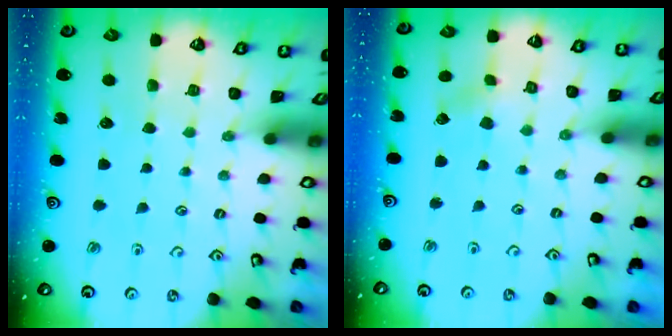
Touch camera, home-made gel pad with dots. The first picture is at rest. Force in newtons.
{"total": 1.8, "press": 1.7, "slide": 0.6}